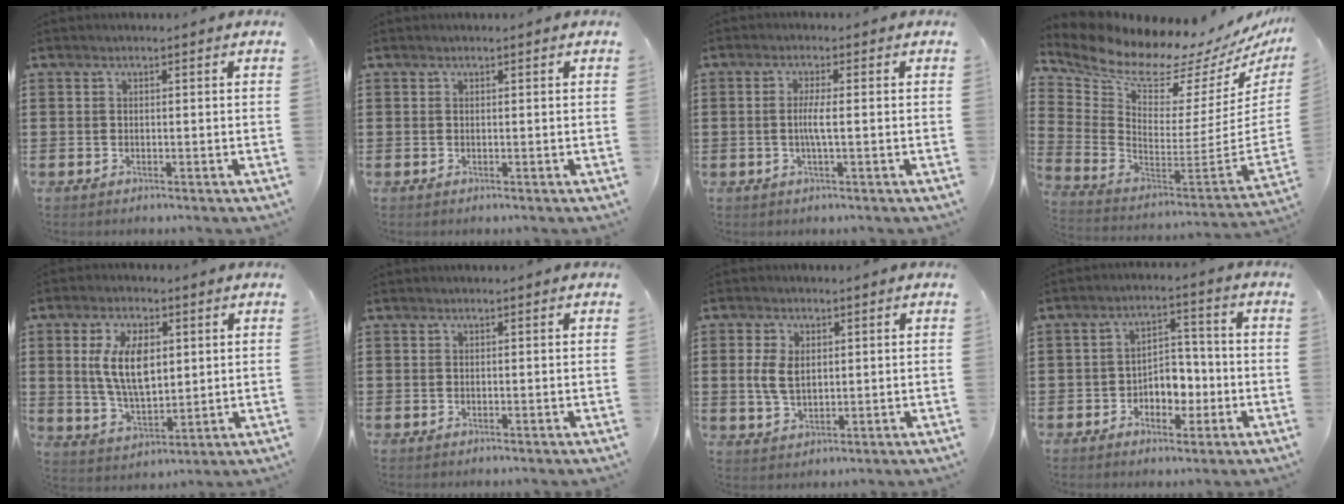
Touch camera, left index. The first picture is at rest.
{"total": 0.0}
{"total": 3.2, "force": [-0.3, 0.0, 3.2], "torque": [-0.065, -0.010, -0.008]}
{"total": 7.6, "force": [7.0, 1.6, 2.5], "torque": [-0.087, -0.077, 0.112]}
{"total": 9.9, "force": [2.7, 5.0, 8.1], "torque": [-0.160, 0.002, 0.044]}
{"total": 0.0}
{"total": 4.9, "force": [0.9, 3.0, 3.8], "torque": [-0.095, 0.005, 0.012]}
{"total": 4.5, "force": [-1.7, 3.4, 2.5], "torque": [-0.047, 0.006, -0.037]}